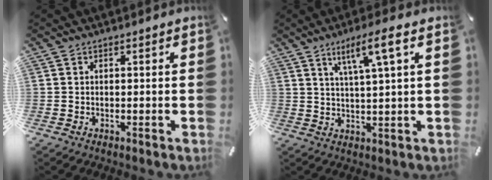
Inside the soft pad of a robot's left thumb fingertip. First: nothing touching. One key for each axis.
{"total": 7.8, "fx": 3.9, "fy": 0.5, "fz": 6.7, "tx": -0.132, "ty": -0.006, "tz": 0.064}